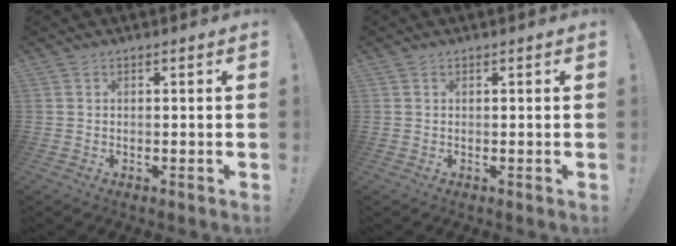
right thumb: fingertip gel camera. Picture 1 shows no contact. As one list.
[{"total": 0.0}]